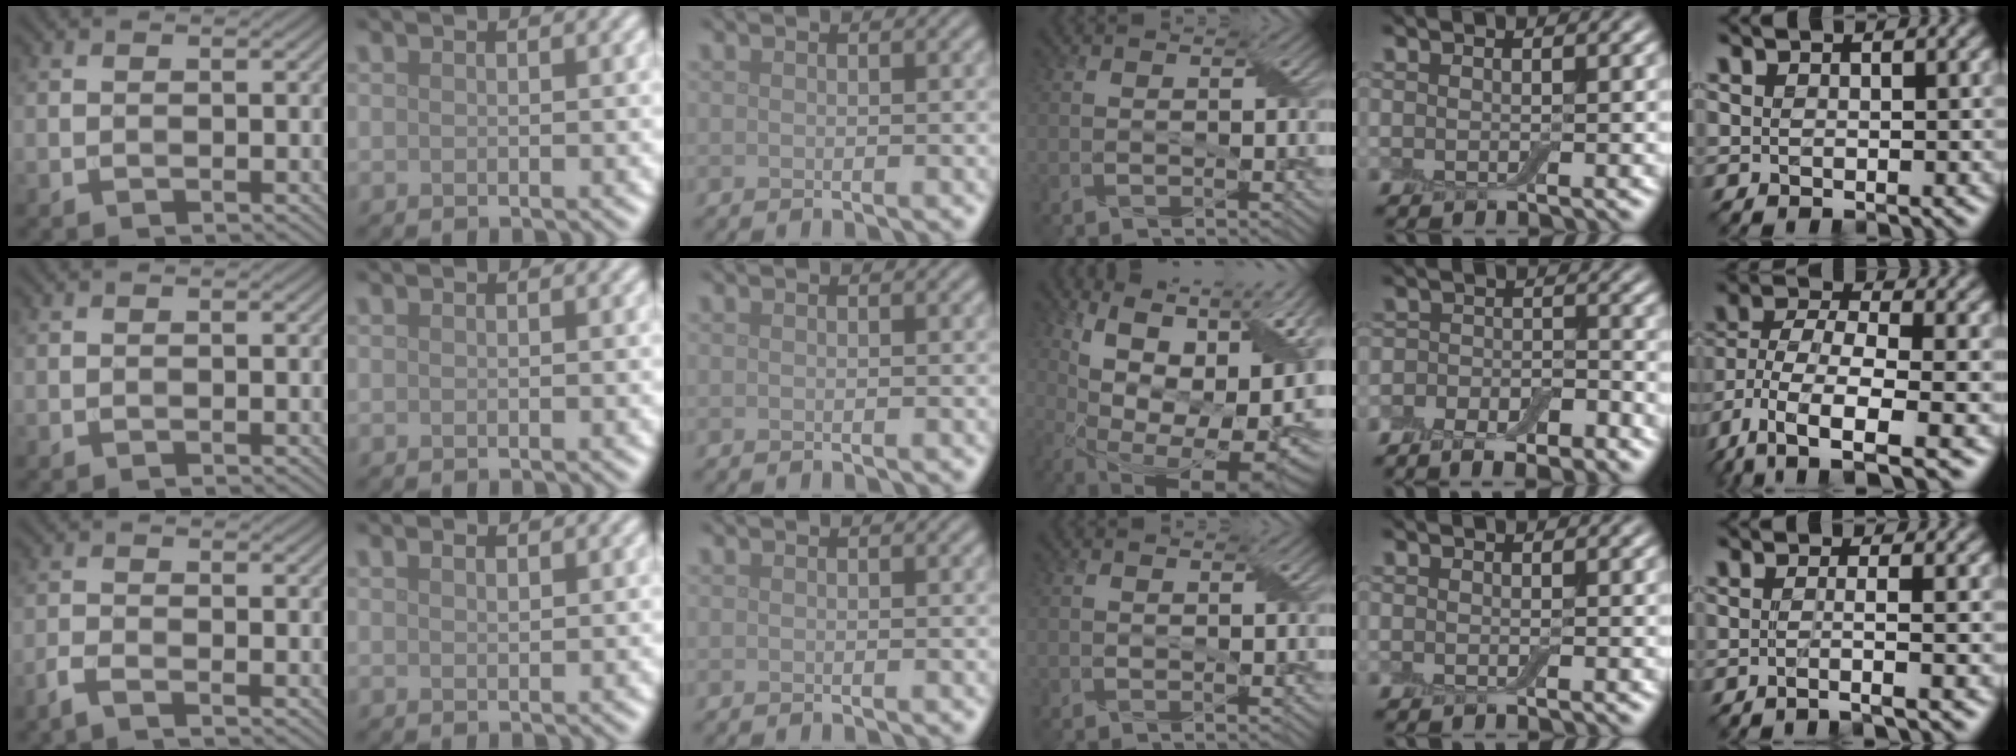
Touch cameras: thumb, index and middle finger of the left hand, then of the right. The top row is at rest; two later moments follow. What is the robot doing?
{"motion": "peel", "object": "bubble wrap"}